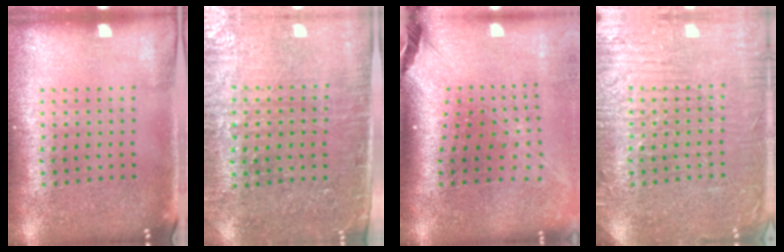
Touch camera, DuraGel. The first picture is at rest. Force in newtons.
{"total": 3.4, "press": 3.2, "slide": 1.2}
{"total": 2.7, "press": 2.0, "slide": 1.9}
{"total": 5.8, "press": 5.7, "slide": 0.8}